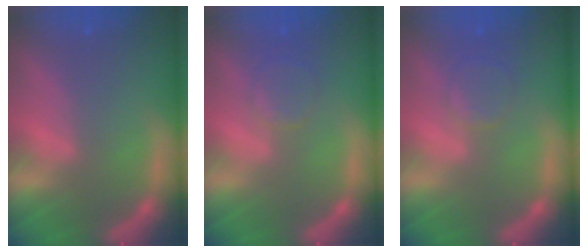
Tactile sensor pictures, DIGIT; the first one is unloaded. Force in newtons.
{"total": 2.9}
{"total": 2.9}